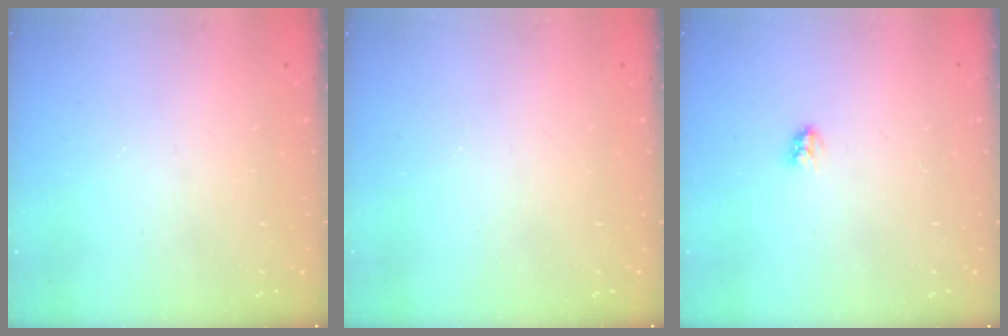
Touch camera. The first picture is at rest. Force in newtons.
{"total": 0.0}
{"total": 3.0, "press": 3.0, "slide": 0.3}